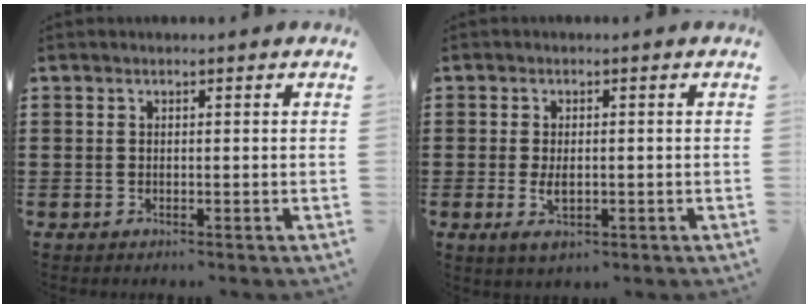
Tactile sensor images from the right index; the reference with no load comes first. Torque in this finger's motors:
{"motor_torque": [1.40, 0.73, 0.23, 0.06]}